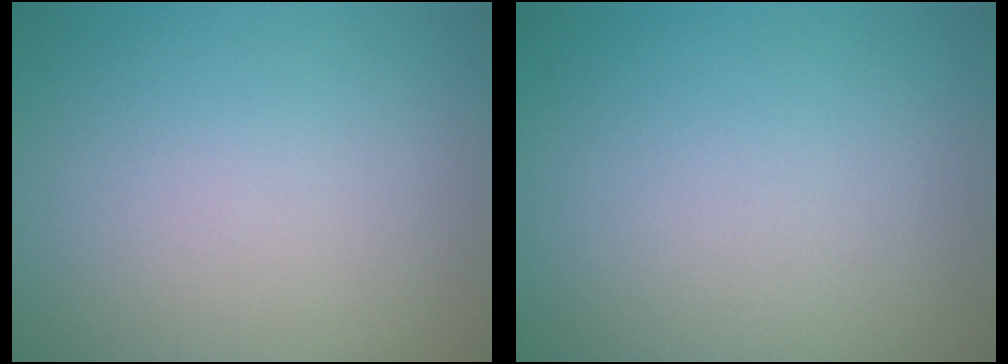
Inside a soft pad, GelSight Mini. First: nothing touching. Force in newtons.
{"total": 0.0}